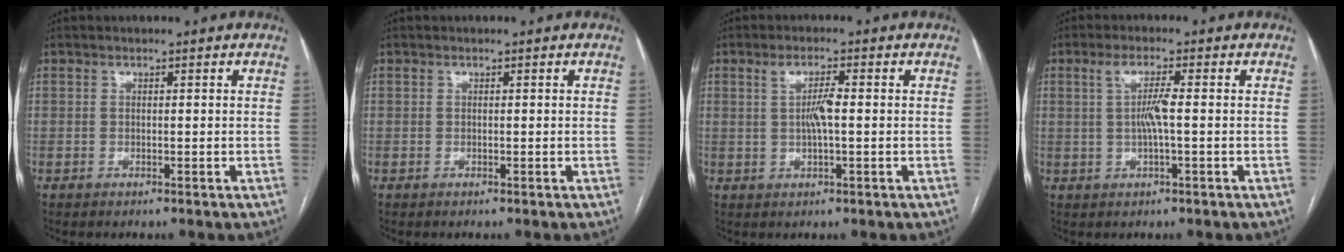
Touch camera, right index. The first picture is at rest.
{"total": 0.0}
{"total": 3.5, "force": [0.3, 0.4, 3.5], "torque": [-0.068, 0.003, 0.008]}
{"total": 3.9, "force": [0.3, 0.1, 3.9], "torque": [-0.078, 0.006, 0.009]}